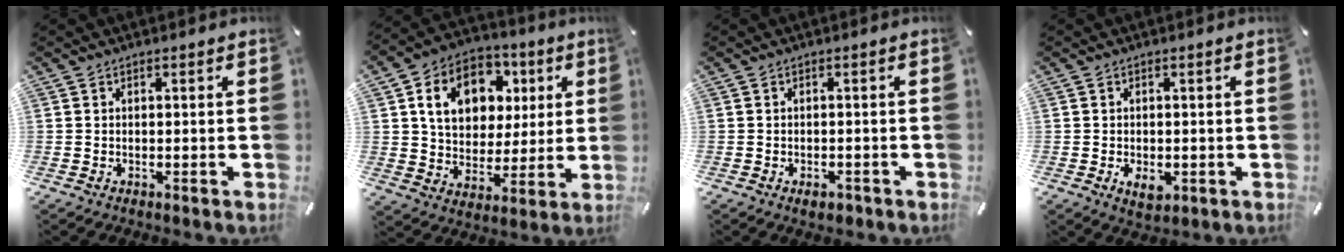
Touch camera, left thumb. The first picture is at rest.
{"total": 13.9, "force": [4.7, 11.3, 6.6], "torque": [-0.108, -0.006, 0.091]}
{"total": 2.1, "force": [-1.3, 1.1, 1.3], "torque": [-0.021, 0.004, -0.022]}
{"total": 3.5, "force": [-0.9, 2.2, 2.5], "torque": [-0.048, -0.004, -0.020]}